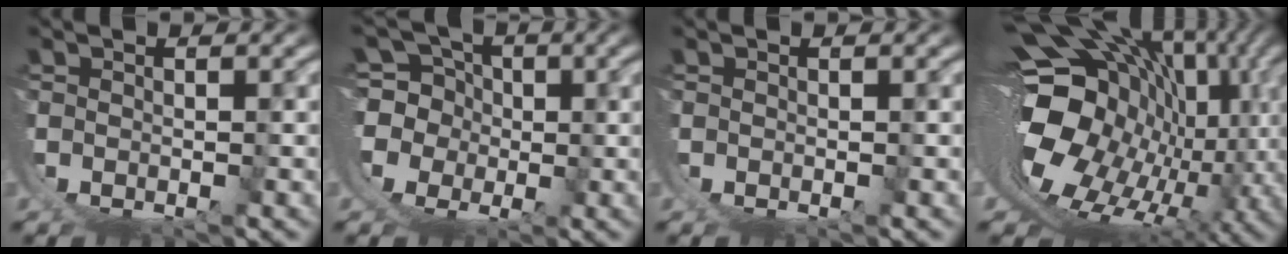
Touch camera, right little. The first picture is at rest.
{"total": 14.3, "force": [-1.4, 13.7, 4.1], "torque": [-0.165, -0.062, -0.024]}
{"total": 0.0}
{"total": 22.4, "force": [-0.7, 15.4, 16.3], "torque": [-0.271, -0.052, 0.004]}